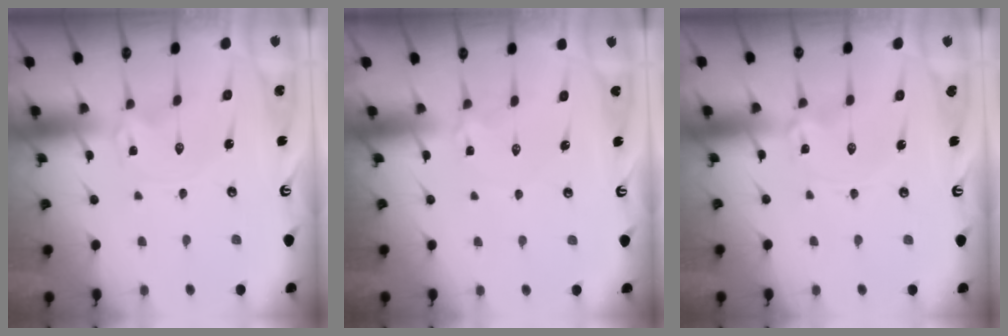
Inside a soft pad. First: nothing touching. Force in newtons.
{"total": 3.7, "press": 3.6, "slide": 0.6}
{"total": 1.2, "press": 1.1, "slide": 0.1}